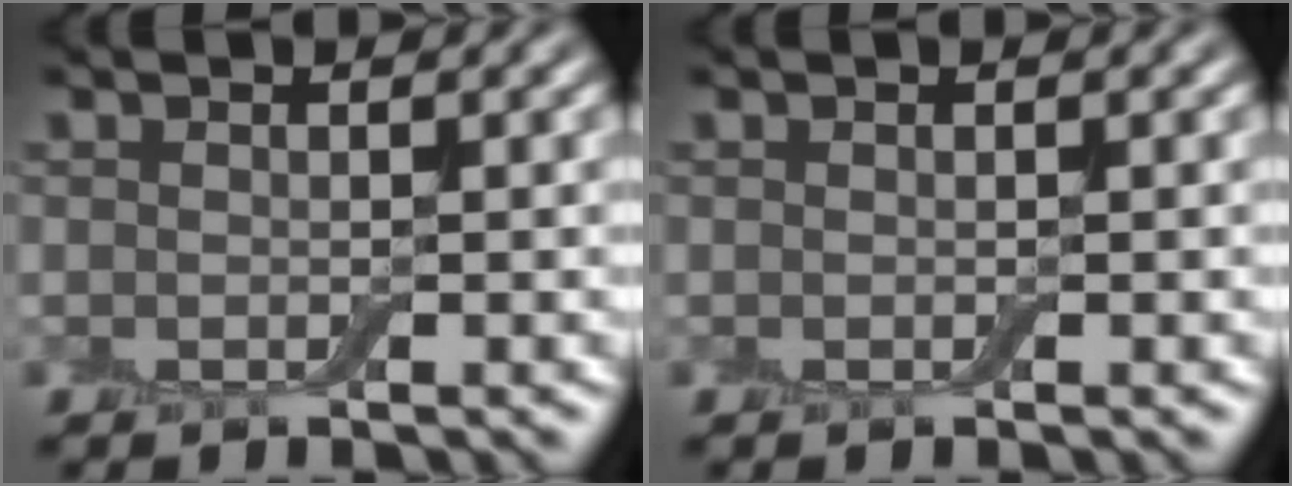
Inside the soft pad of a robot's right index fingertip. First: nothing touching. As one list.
[{"total": 0.0}]